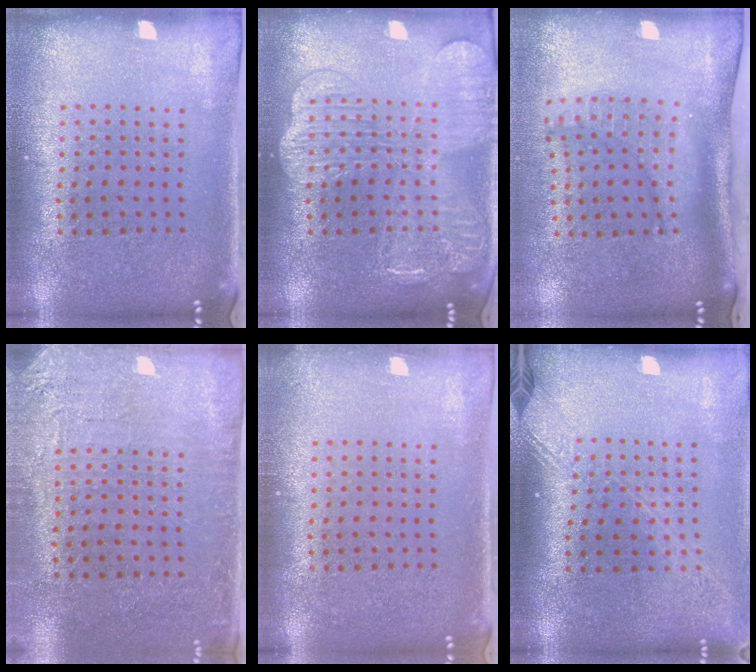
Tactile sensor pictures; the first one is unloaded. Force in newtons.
{"total": 3.3, "press": 3.3, "slide": 0.5}
{"total": 1.6, "press": 1.3, "slide": 0.9}
{"total": 2.9, "press": 2.7, "slide": 1.0}
{"total": 0.6, "press": 0.6, "slide": 0.0}
{"total": 2.1, "press": 1.6, "slide": 1.4}